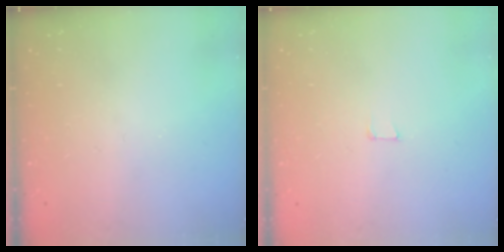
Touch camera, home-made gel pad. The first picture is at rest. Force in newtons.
{"total": 3.6, "press": 3.6, "slide": 0.2}